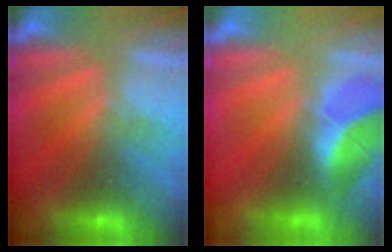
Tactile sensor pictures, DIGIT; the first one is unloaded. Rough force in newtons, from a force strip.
{"total": 2.6}